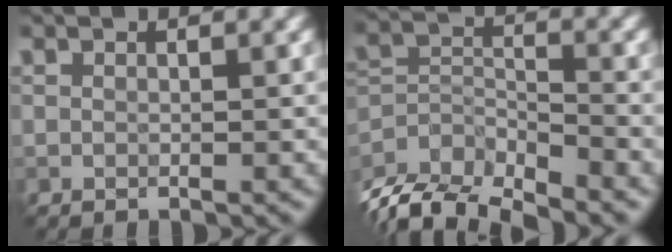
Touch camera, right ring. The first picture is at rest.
{"total": 7.5, "force": [-6.8, 1.9, 2.8], "torque": [-0.053, -0.013, -0.114]}